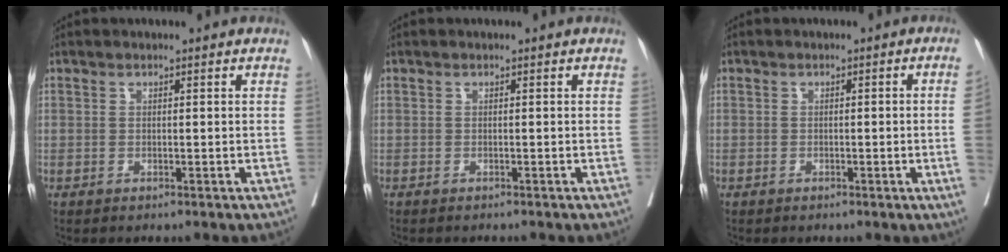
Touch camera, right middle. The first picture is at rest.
{"total": 0.9, "force": [-0.8, 0.2, 0.2], "torque": [-0.010, -0.003, -0.013]}
{"total": 3.0, "force": [-0.5, -0.6, 2.9], "torque": [-0.039, 0.003, -0.003]}